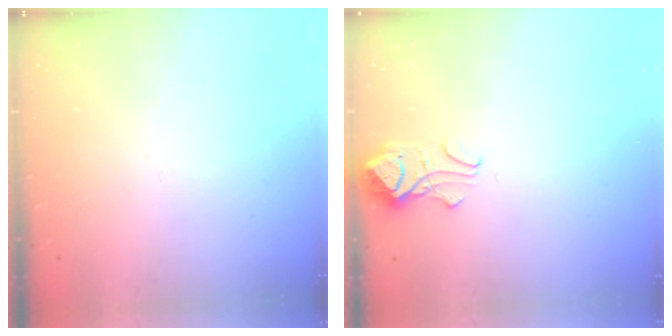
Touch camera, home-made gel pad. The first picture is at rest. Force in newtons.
{"total": 2.9, "press": 2.9, "slide": 0.4}